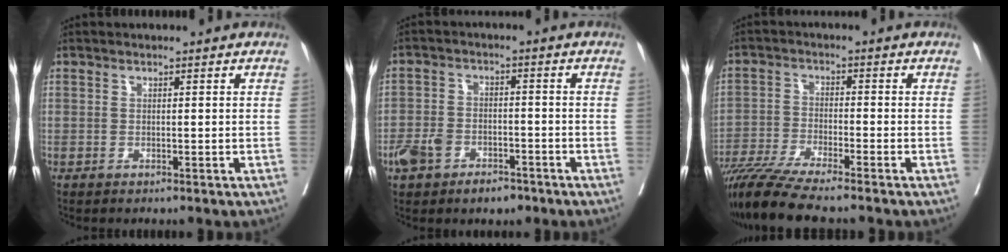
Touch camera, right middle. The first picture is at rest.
{"total": 6.8, "force": [-4.0, 3.9, 3.9], "torque": [-0.080, 0.012, -0.060]}
{"total": 10.5, "force": [-8.9, -0.5, 5.5], "torque": [-0.088, -0.030, -0.154]}